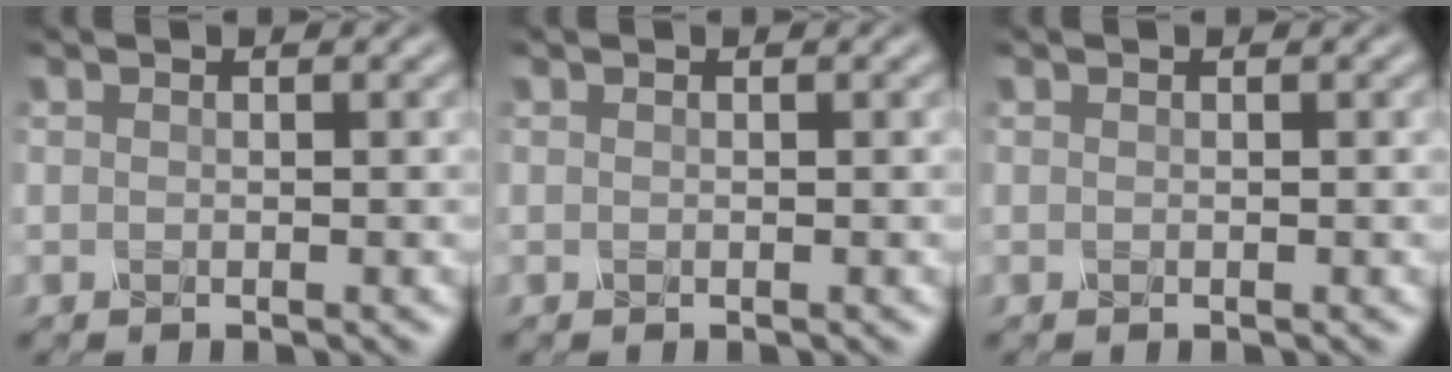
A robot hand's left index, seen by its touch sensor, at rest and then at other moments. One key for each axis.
{"total": 0.0}
{"total": 0.0}